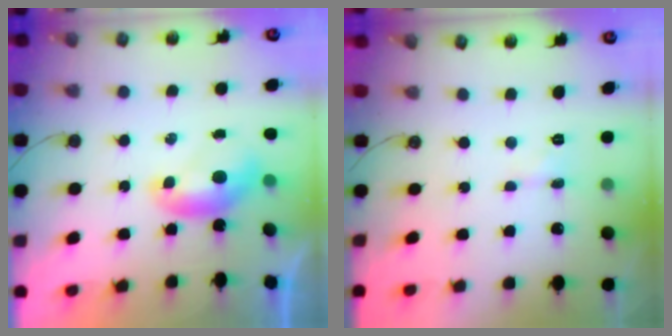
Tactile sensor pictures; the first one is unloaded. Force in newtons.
{"total": 1.3, "press": 1.2, "slide": 0.4}